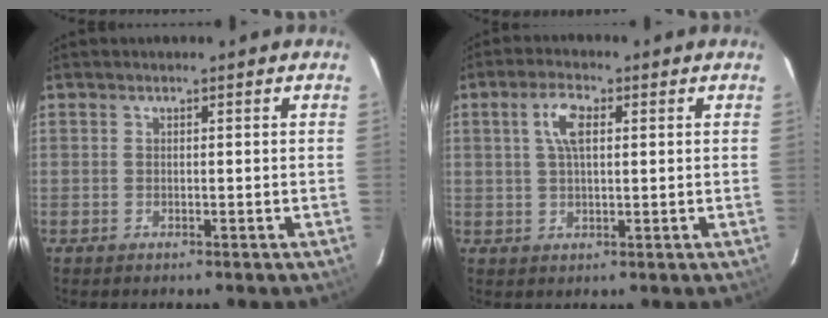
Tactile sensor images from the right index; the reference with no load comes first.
{"total": 5.1, "force": [1.5, 2.1, 4.4], "torque": [-0.085, 0.011, 0.028]}